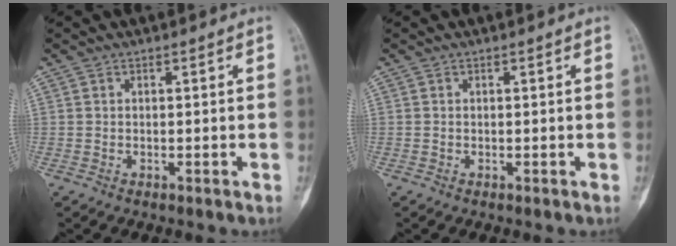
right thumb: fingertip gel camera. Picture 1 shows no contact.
{"total": 0.0}